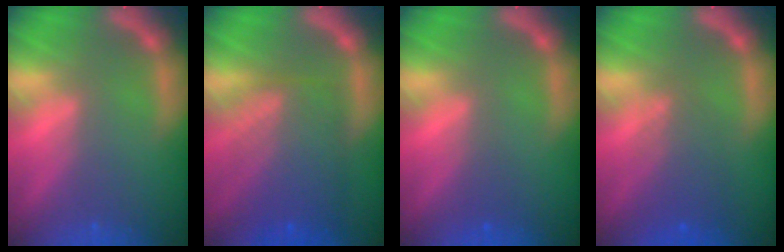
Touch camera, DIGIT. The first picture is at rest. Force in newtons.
{"total": 8.0}
{"total": 1.0}
{"total": 4.1}